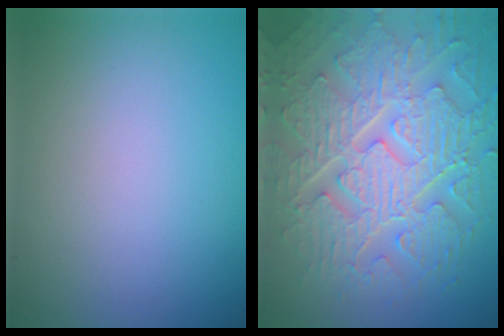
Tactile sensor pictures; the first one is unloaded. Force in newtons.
{"total": 10.1, "press": 6.9, "slide": 7.3}